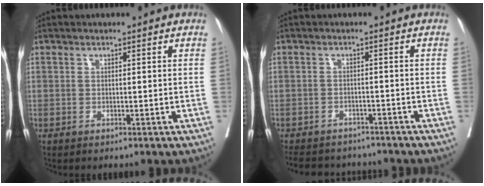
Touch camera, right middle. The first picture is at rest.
{"total": 8.7, "force": [-7.9, 3.2, 1.6], "torque": [-0.025, 0.005, -0.101]}